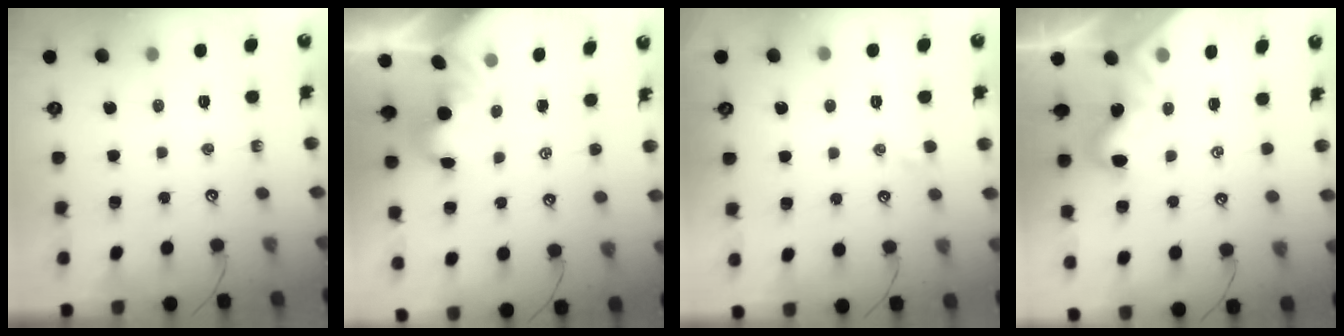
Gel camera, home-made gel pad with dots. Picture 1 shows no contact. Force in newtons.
{"total": 1.8, "press": 1.7, "slide": 0.6}
{"total": 0.9, "press": 0.8, "slide": 0.5}
{"total": 1.8, "press": 1.8, "slide": 0.5}